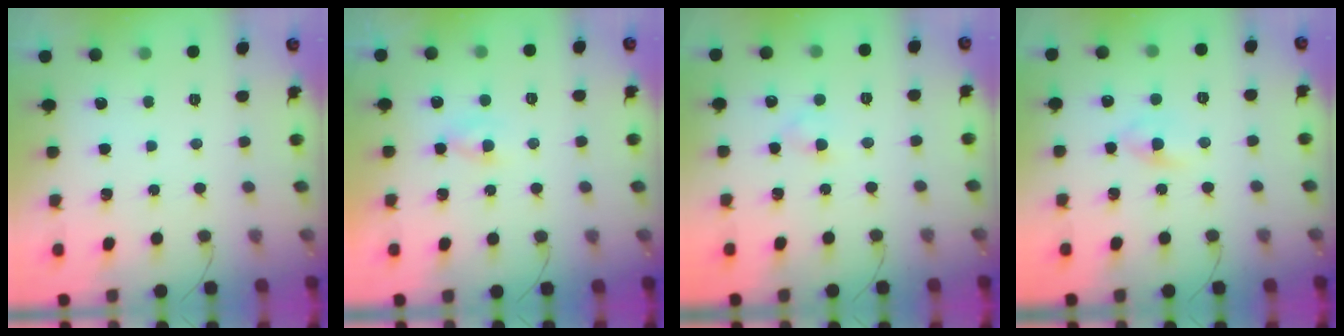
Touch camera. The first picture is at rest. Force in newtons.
{"total": 2.2, "press": 2.2, "slide": 0.5}
{"total": 2.4, "press": 2.1, "slide": 1.2}
{"total": 3.1, "press": 2.8, "slide": 1.2}